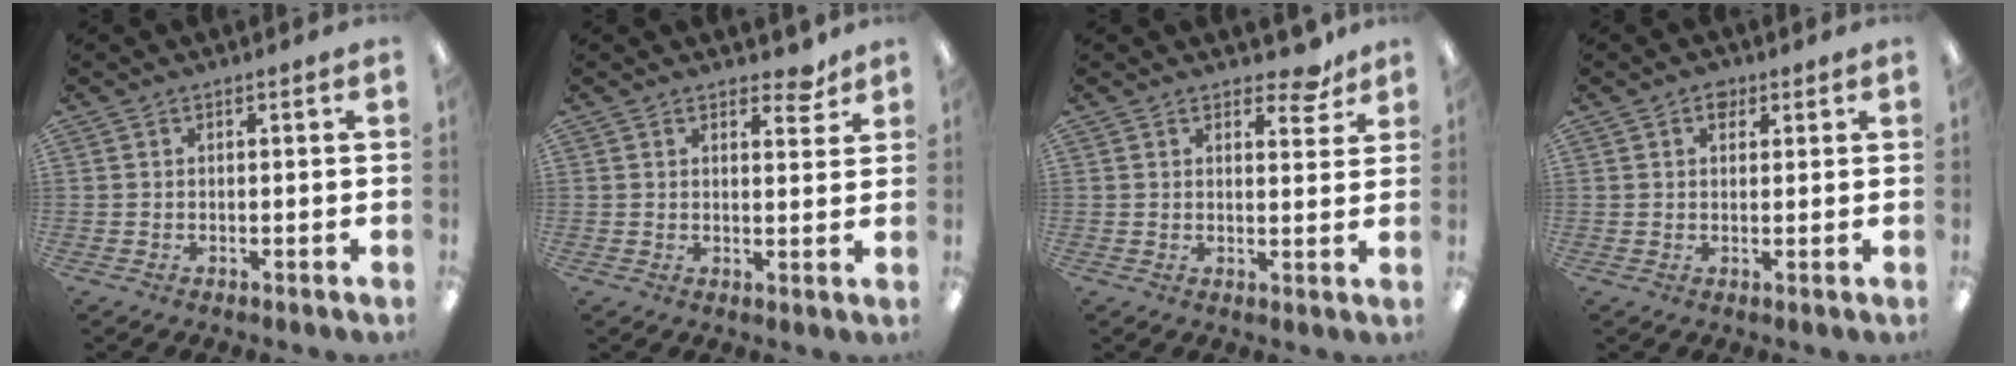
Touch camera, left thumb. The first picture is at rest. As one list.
[{"total": 4.2, "force": [3.3, 1.8, 1.7], "torque": [-0.009, -0.019, 0.055]}, {"total": 5.4, "force": [4.1, 2.4, 2.5], "torque": [-0.019, -0.023, 0.067]}, {"total": 2.7, "force": [1.6, 1.8, 1.3], "torque": [-0.003, -0.004, 0.023]}]